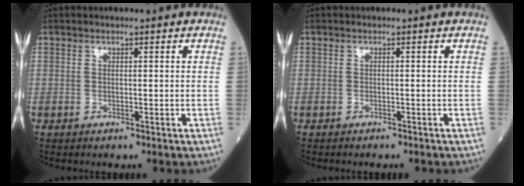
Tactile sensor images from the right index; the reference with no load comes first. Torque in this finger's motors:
{"motor_torque": [0.11, -0.02, -0.04, 0.00]}